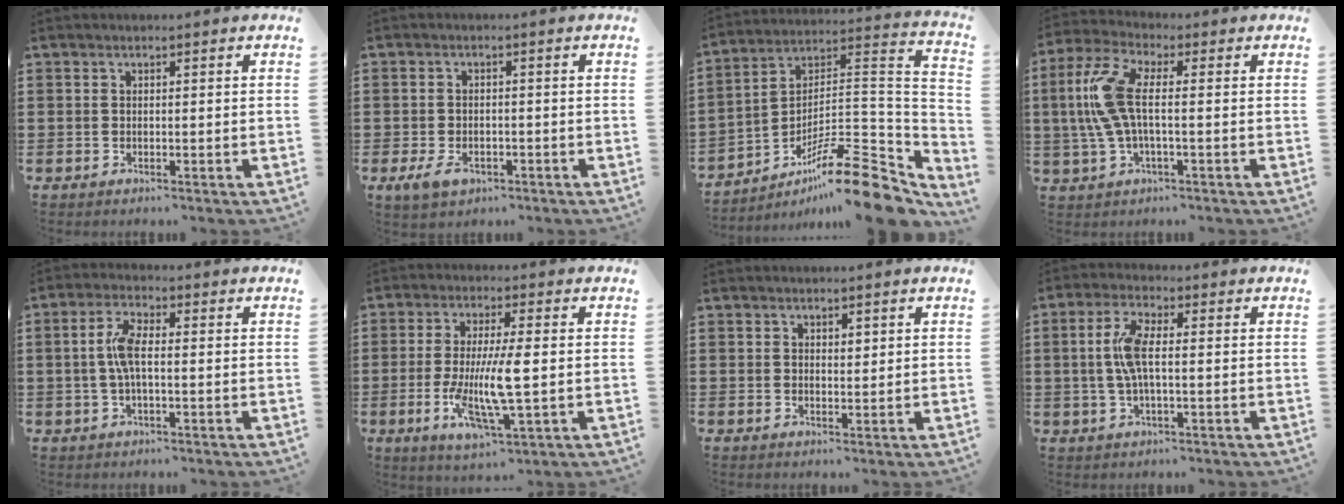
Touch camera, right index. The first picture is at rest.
{"total": 2.9, "force": [-1.4, 1.7, 1.8], "torque": [-0.047, -0.005, -0.031]}
{"total": 16.3, "force": [-11.3, 3.1, 11.4], "torque": [-0.155, 0.037, -0.202]}
{"total": 9.5, "force": [0.1, 3.5, 8.8], "torque": [-0.208, -0.013, -0.006]}
{"total": 5.3, "force": [-0.1, 1.7, 5.0], "torque": [-0.107, 0.003, -0.009]}
{"total": 9.5, "force": [-1.3, 1.9, 9.2], "torque": [-0.191, -0.017, -0.028]}
{"total": 1.1, "force": [0.8, 0.6, 0.5], "torque": [-0.001, 0.000, 0.013]}
{"total": 6.2, "force": [0.0, 1.9, 5.9], "torque": [-0.130, -0.001, -0.008]}